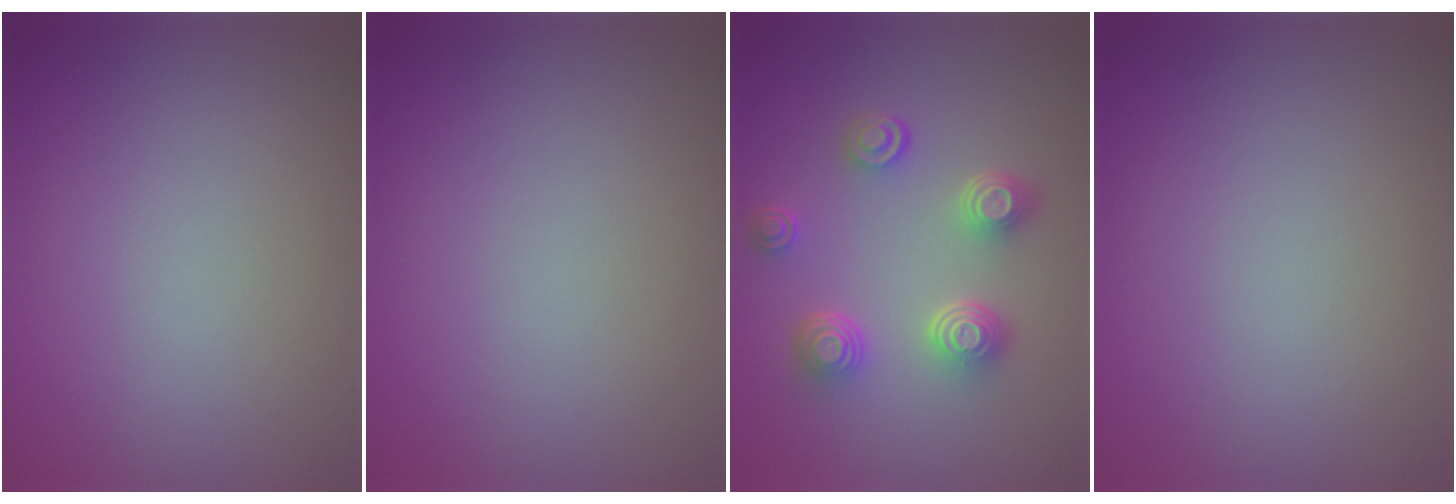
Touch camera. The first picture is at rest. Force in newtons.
{"total": 0.0}
{"total": 4.6, "press": 3.6, "slide": 2.9}
{"total": 0.0}